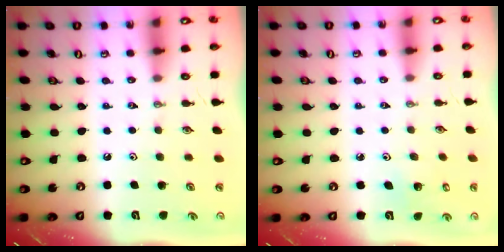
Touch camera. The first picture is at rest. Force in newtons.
{"total": 3.0, "press": 2.9, "slide": 0.3}